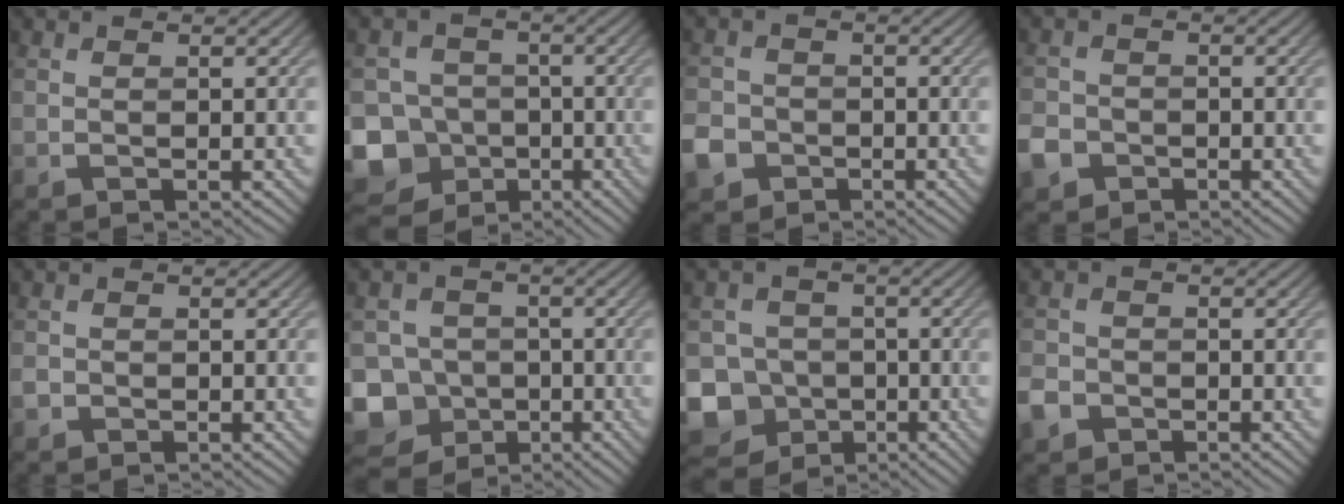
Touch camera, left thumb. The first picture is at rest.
{"total": 13.2, "force": [-5.9, 11.2, 3.7], "torque": [-0.125, -0.037, -0.120]}
{"total": 4.7, "force": [-2.3, 3.8, 1.6], "torque": [-0.047, -0.008, -0.057]}
{"total": 4.2, "force": [-2.1, 3.3, 1.3], "torque": [-0.039, -0.005, -0.052]}
{"total": 1.1, "force": [-0.5, 0.9, 0.3], "torque": [-0.005, -0.003, -0.014]}
{"total": 11.9, "force": [-5.3, 10.2, 3.2], "torque": [-0.110, -0.033, -0.108]}
{"total": 11.5, "force": [-4.9, 9.9, 3.1], "torque": [-0.103, -0.034, -0.107]}
{"total": 3.6, "force": [-2.0, 2.8, 1.1], "torque": [-0.033, -0.004, -0.049]}